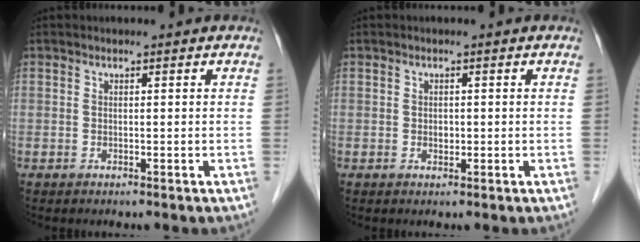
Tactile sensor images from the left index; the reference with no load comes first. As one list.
[{"total": 1.0, "force": [0.0, 0.7, 0.6], "torque": [-0.011, 0.001, 0.000]}]